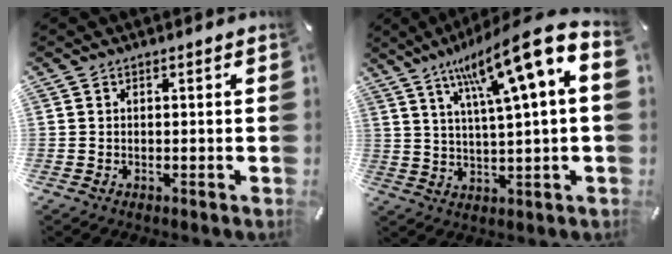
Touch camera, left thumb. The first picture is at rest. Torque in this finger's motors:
{"motor_torque": [2.10, 2.41, 1.49, -1.28, 0.30]}